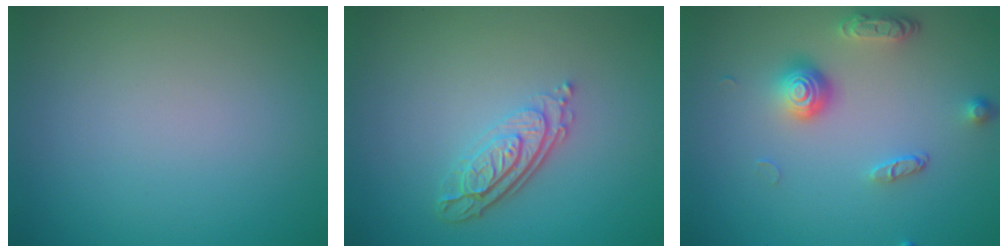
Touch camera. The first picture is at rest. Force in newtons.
{"total": 3.8, "press": 2.8, "slide": 2.5}
{"total": 3.7, "press": 2.8, "slide": 2.5}